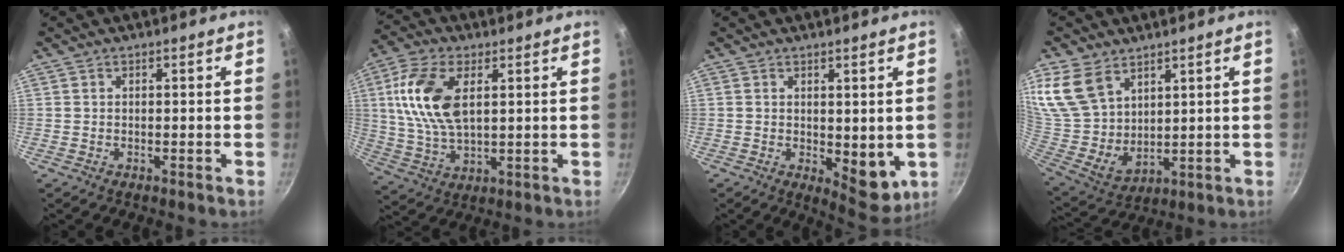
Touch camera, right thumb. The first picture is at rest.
{"total": 13.6, "force": [3.4, 7.3, 11.0], "torque": [-0.214, -0.004, 0.066]}
{"total": 7.1, "force": [0.0, 3.6, 6.1], "torque": [-0.061, -0.017, 0.011]}
{"total": 15.7, "force": [9.0, 9.9, 8.3], "torque": [-0.165, -0.037, 0.196]}